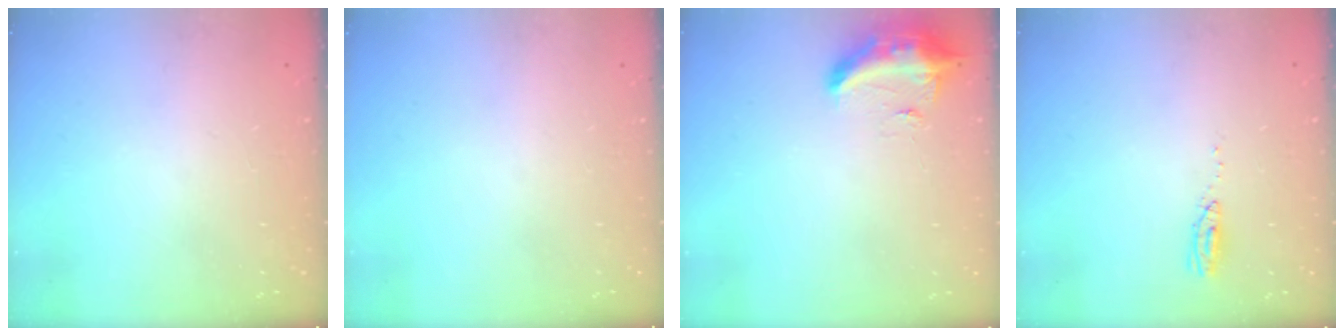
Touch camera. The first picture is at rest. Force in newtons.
{"total": 0.0}
{"total": 11.0, "press": 9.9, "slide": 4.8}
{"total": 3.8, "press": 3.6, "slide": 1.0}